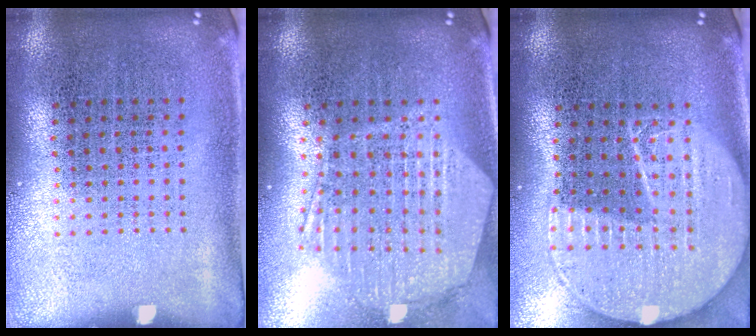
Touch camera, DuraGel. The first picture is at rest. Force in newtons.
{"total": 1.4, "press": 1.4, "slide": 0.4}
{"total": 2.1, "press": 1.8, "slide": 1.0}